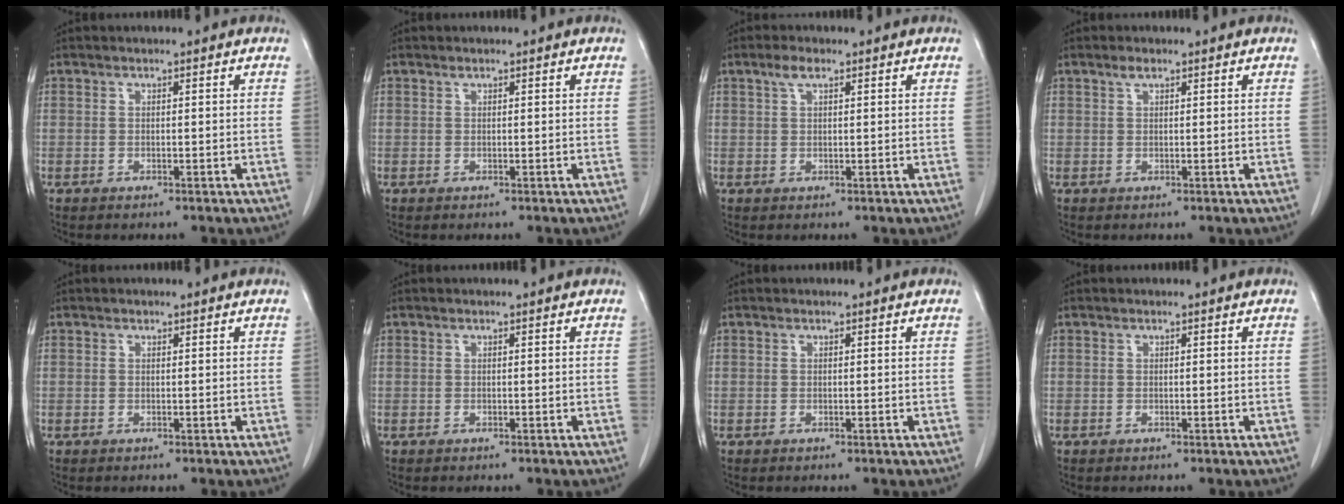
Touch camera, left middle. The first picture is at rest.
{"total": 0.0}
{"total": 2.2, "force": [1.3, 0.6, 1.6], "torque": [-0.038, 0.008, 0.028]}
{"total": 1.2, "force": [0.8, 0.3, 0.7], "torque": [-0.017, 0.002, 0.017]}
{"total": 0.0}
{"total": 0.0}
{"total": 0.0}
{"total": 0.0}